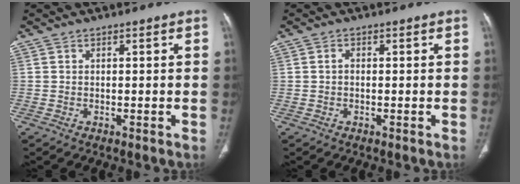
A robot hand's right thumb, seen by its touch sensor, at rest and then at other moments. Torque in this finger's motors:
{"motor_torque": [-0.54, 0.23, -0.29, 0.22, 0.07]}